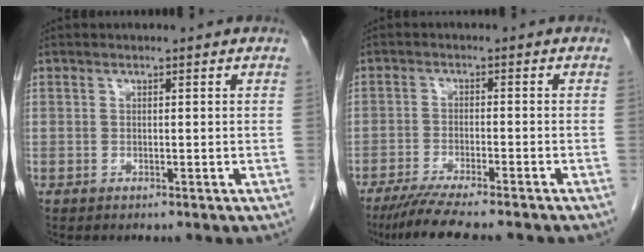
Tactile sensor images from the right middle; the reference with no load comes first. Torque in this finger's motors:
{"motor_torque": [1.07, -1.07, 0.20, 0.05]}